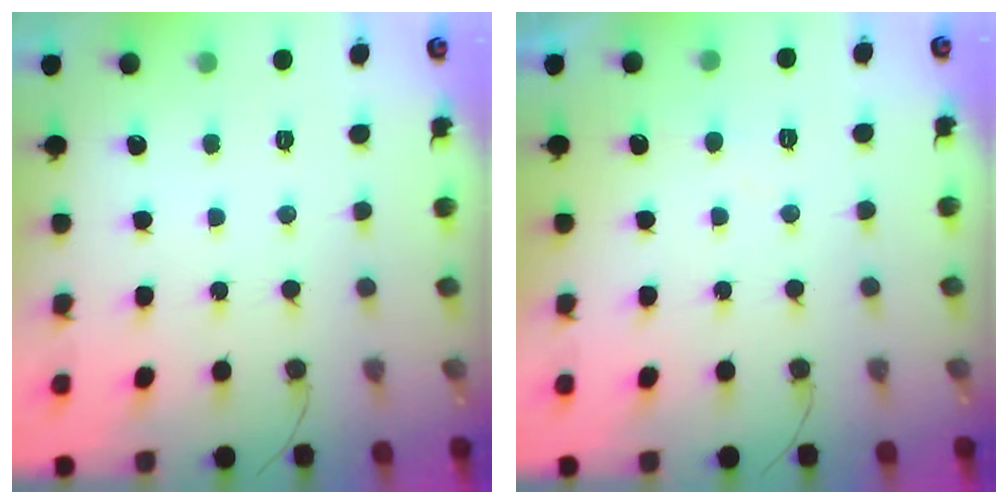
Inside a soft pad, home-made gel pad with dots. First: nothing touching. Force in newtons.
{"total": 3.1, "press": 3.1, "slide": 0.2}